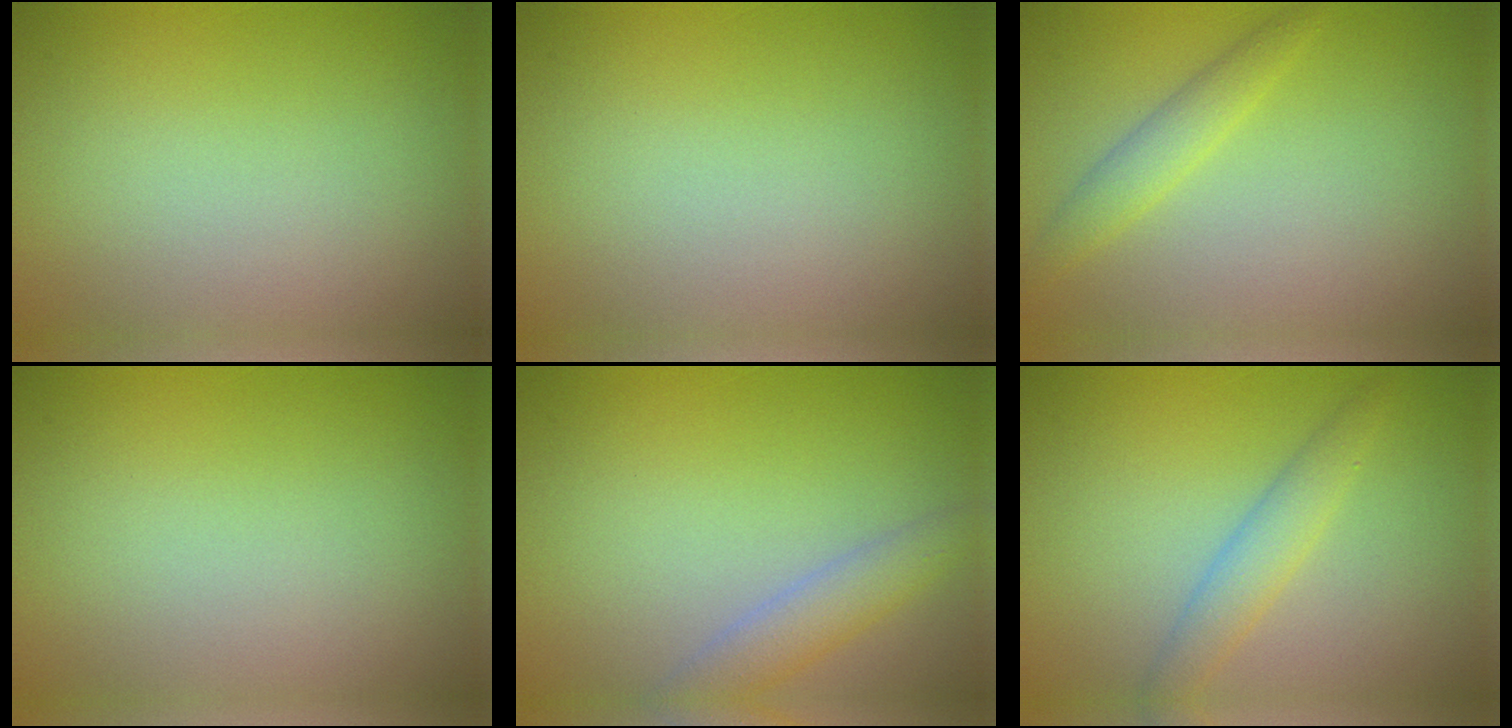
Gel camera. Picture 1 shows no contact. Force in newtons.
{"total": 0.0}
{"total": 1.9, "press": 1.9, "slide": 0.1}
{"total": 0.0}
{"total": 2.9, "press": 2.9, "slide": 0.1}
{"total": 2.9, "press": 2.9, "slide": 0.1}